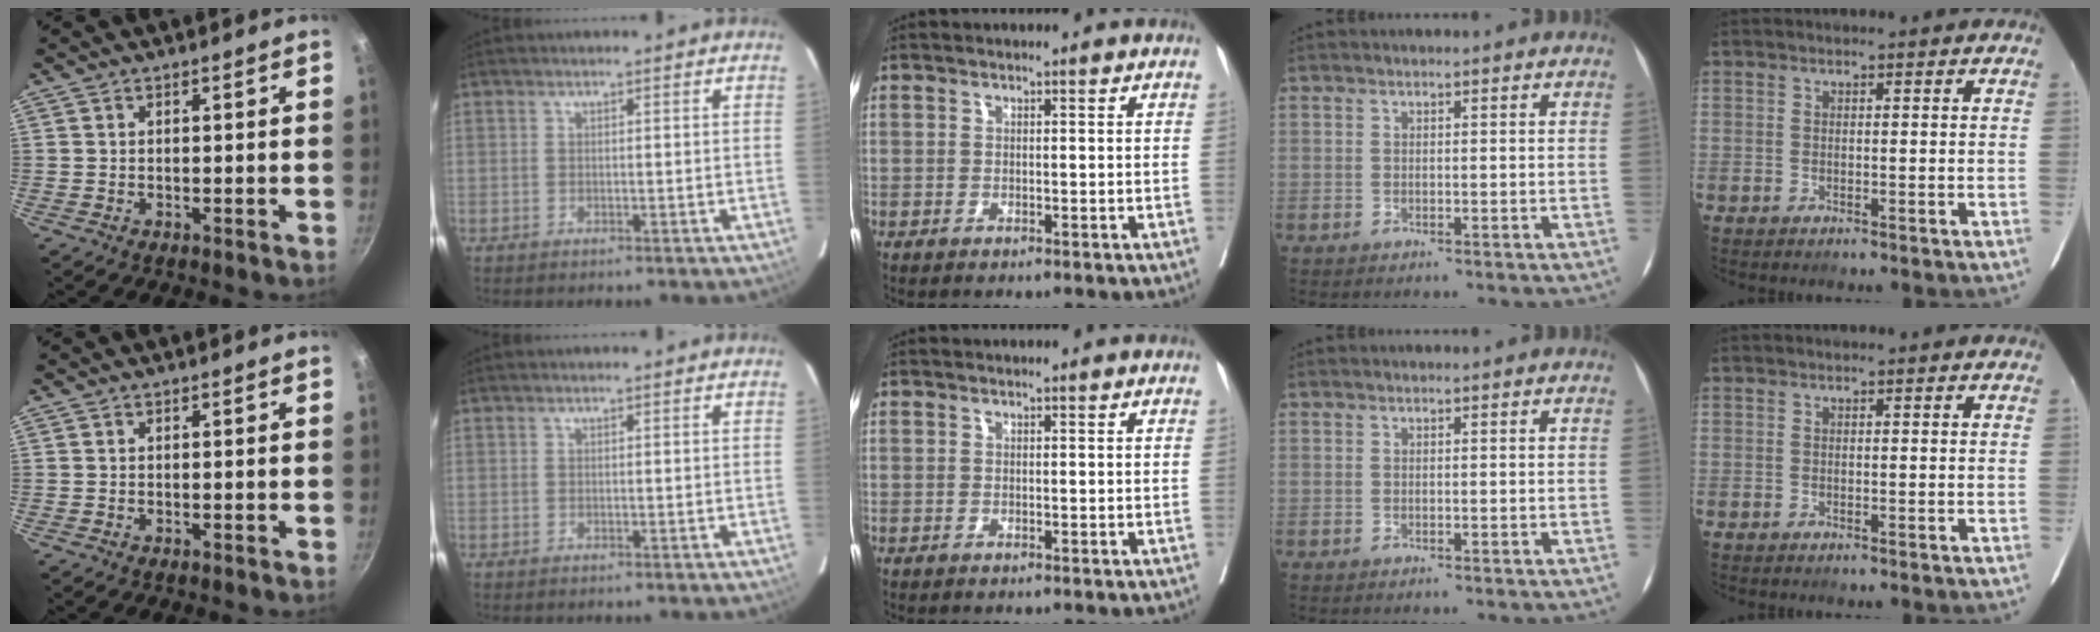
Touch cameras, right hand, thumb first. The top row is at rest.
{}